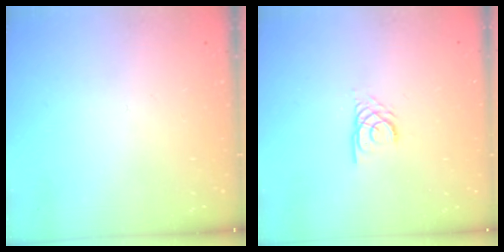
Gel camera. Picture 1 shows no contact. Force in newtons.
{"total": 2.3, "press": 2.3, "slide": 0.1}